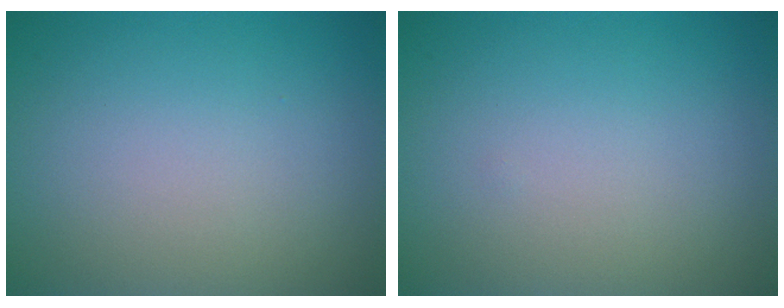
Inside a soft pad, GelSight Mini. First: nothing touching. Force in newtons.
{"total": 0.0}